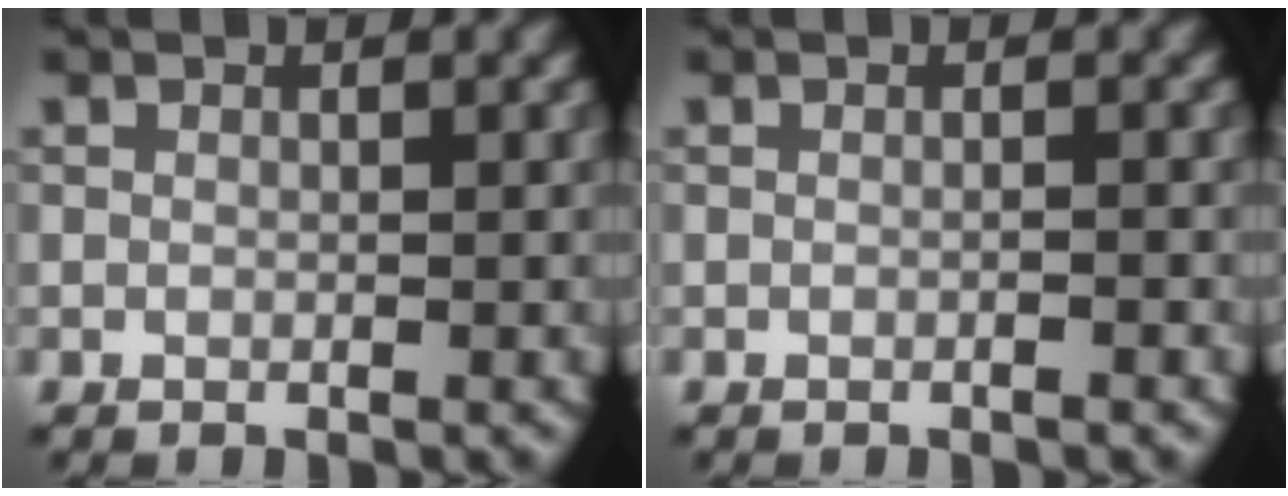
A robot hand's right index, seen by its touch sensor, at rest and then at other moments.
{"total": 0.6, "force": [-0.3, 0.0, 0.5], "torque": [-0.007, 0.003, -0.009]}